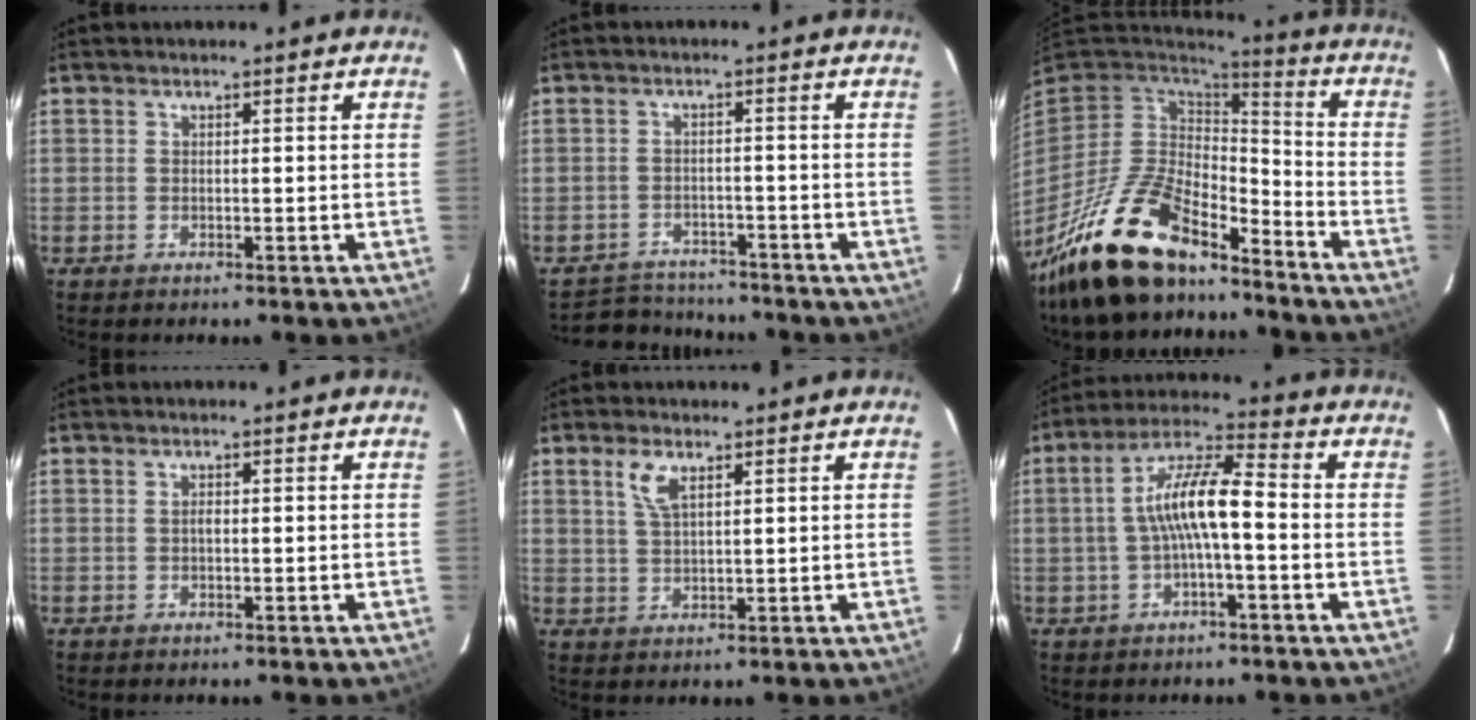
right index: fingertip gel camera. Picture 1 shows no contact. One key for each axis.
{"total": 8.8, "fx": -8.1, "fy": 3.2, "fz": 1.3, "tx": -0.044, "ty": 0.011, "tz": -0.119}
{"total": 20.4, "fx": -15.3, "fy": 7.1, "fz": 11.5, "tx": -0.238, "ty": -0.029, "tz": -0.278}
{"total": 0.7, "fx": 0.0, "fy": 0.4, "fz": 0.6, "tx": -0.010, "ty": 0.003, "tz": -0.001}
{"total": 4.3, "fx": 2.2, "fy": 1.7, "fz": 3.3, "tx": -0.064, "ty": 0.004, "tz": 0.045}
{"total": 9.7, "fx": -1.2, "fy": 2.1, "fz": 9.4, "tx": -0.181, "ty": 0.024, "tz": -0.021}